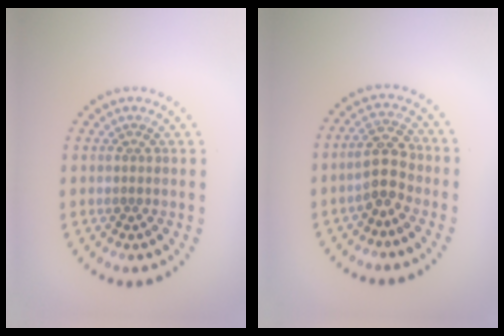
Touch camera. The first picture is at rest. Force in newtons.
{"total": 3.2, "press": 3.0, "slide": 1.1}